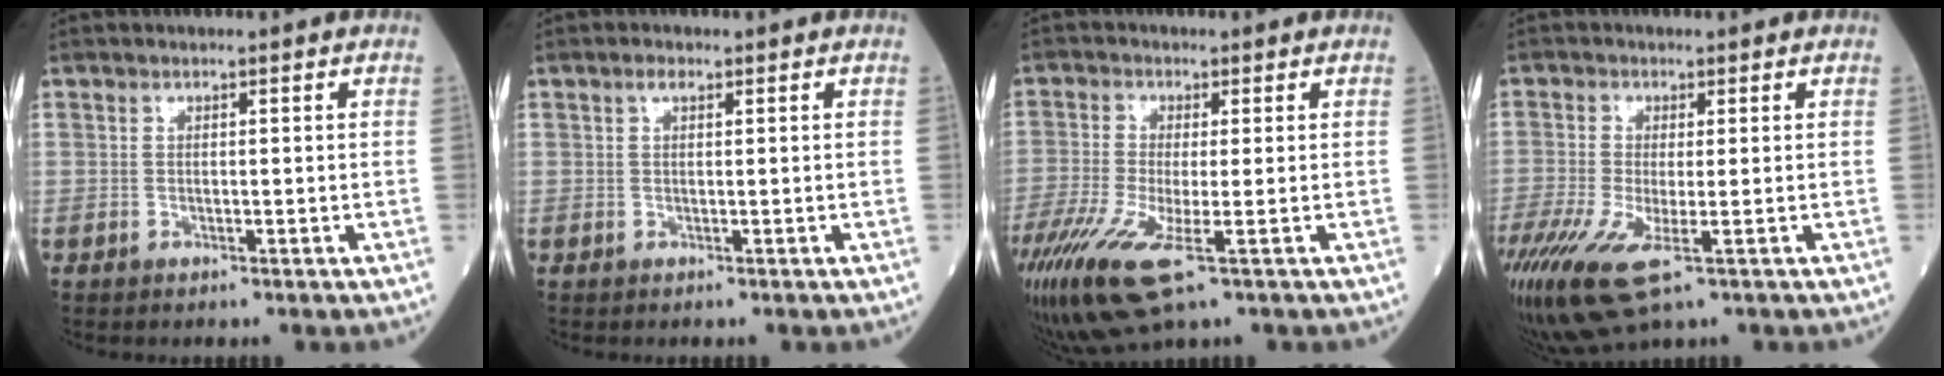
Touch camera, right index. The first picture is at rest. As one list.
[{"total": 0.8, "force": [0.4, 0.3, 0.6], "torque": [-0.013, 0.005, 0.003]}, {"total": 13.2, "force": [-6.5, 3.5, 11.0], "torque": [-0.256, -0.037, -0.110]}, {"total": 14.1, "force": [-7.0, 5.0, 11.2], "torque": [-0.275, -0.037, -0.115]}]